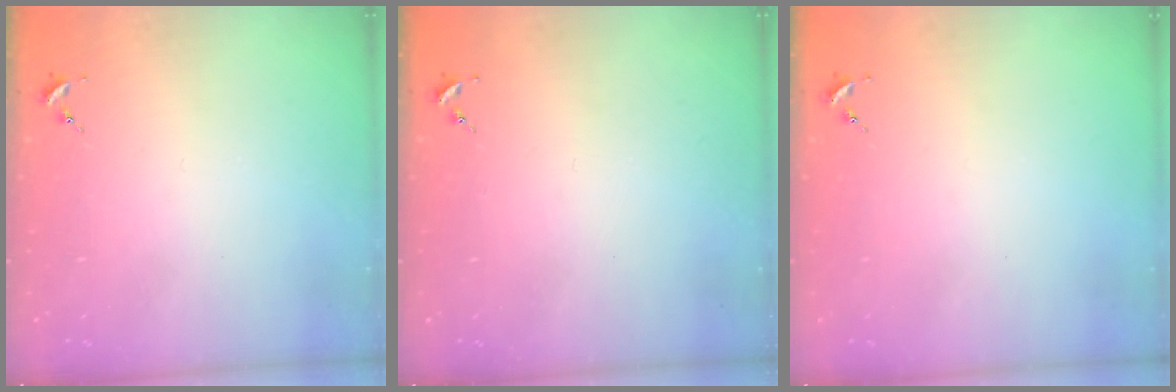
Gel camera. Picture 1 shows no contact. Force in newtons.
{"total": 0.0}
{"total": 0.0}